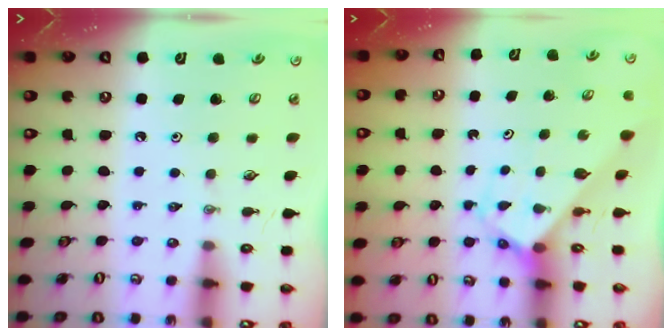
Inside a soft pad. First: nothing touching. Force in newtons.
{"total": 2.7, "press": 2.7, "slide": 0.1}